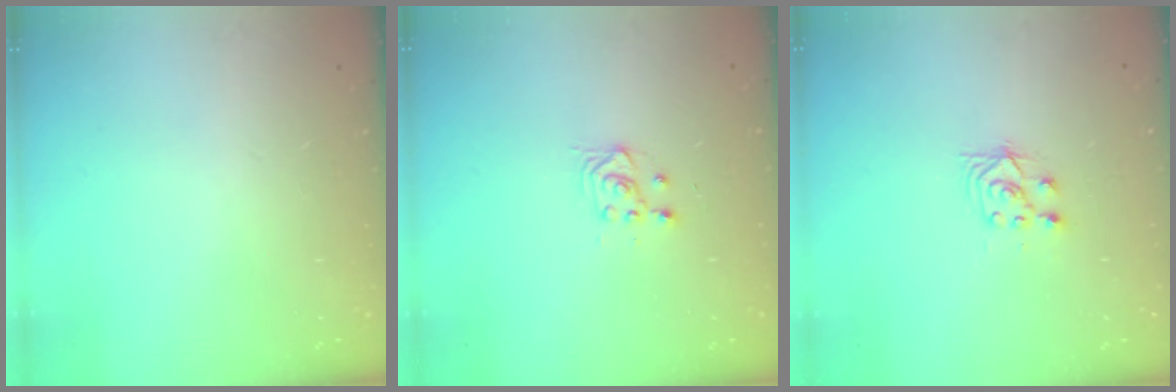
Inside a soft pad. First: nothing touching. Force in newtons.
{"total": 3.3, "press": 3.1, "slide": 1.1}
{"total": 4.4, "press": 4.2, "slide": 1.0}